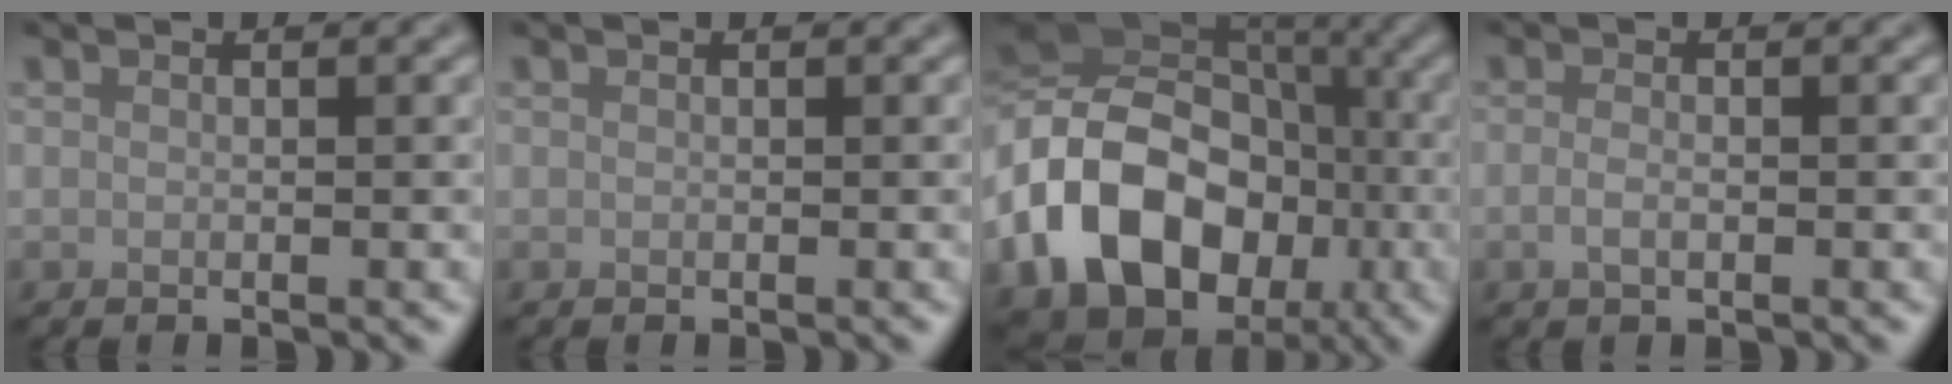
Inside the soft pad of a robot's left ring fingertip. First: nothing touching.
{"total": 0.0}
{"total": 16.1, "force": [-4.7, 12.5, 8.9], "torque": [-0.208, 0.000, -0.092]}
{"total": 1.3, "force": [-0.4, 0.6, 1.1], "torque": [-0.025, -0.003, -0.010]}